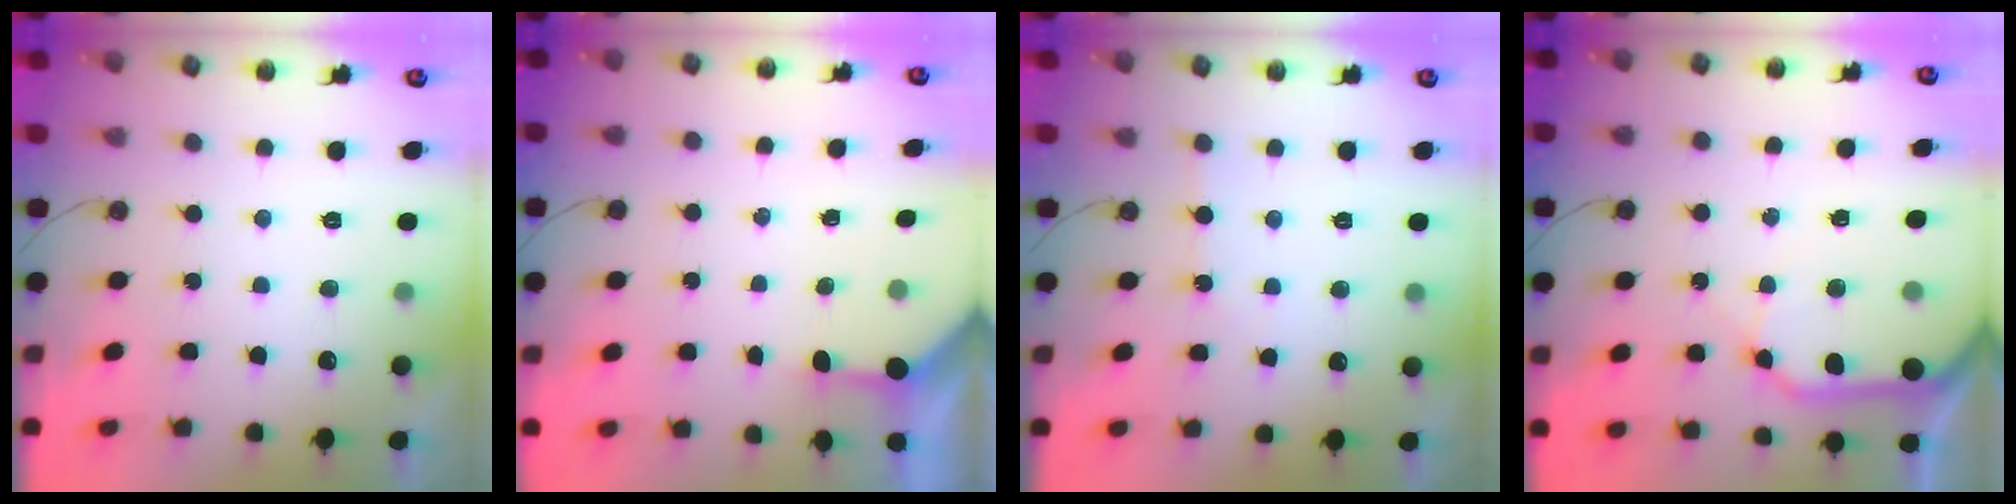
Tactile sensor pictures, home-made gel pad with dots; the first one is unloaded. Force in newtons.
{"total": 2.8, "press": 2.8, "slide": 0.3}
{"total": 1.9, "press": 1.8, "slide": 0.4}
{"total": 12.2, "press": 12.1, "slide": 1.6}